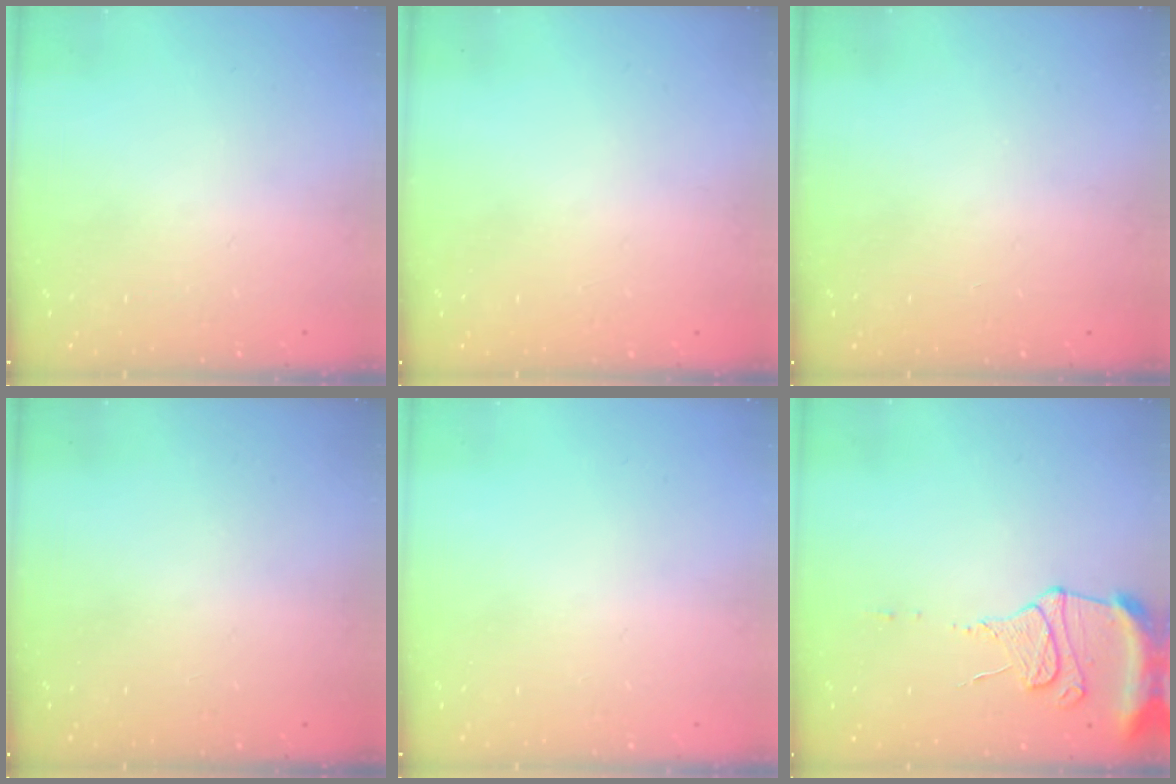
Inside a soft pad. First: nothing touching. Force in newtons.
{"total": 0.0}
{"total": 0.0}
{"total": 0.0}
{"total": 0.0}
{"total": 11.4, "press": 11.3, "slide": 1.2}